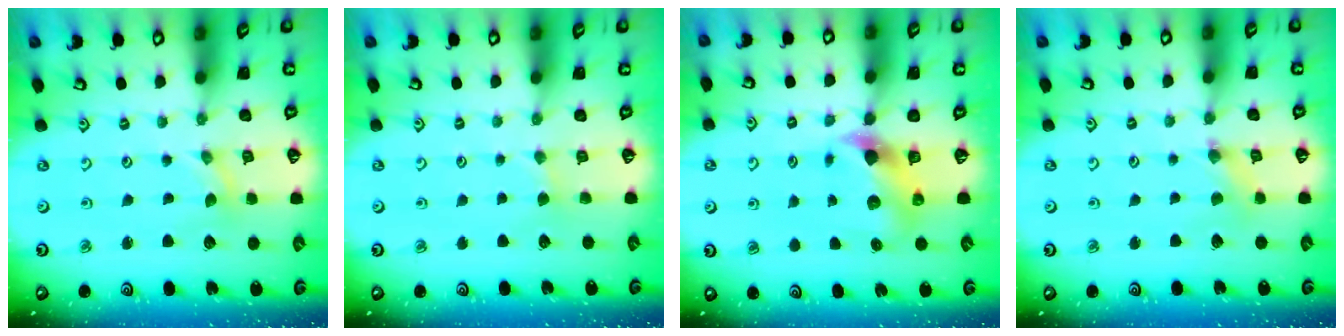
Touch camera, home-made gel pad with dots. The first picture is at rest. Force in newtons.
{"total": 1.5, "press": 1.5, "slide": 0.2}
{"total": 7.4, "press": 7.3, "slide": 1.2}
{"total": 1.0, "press": 1.0, "slide": 0.3}